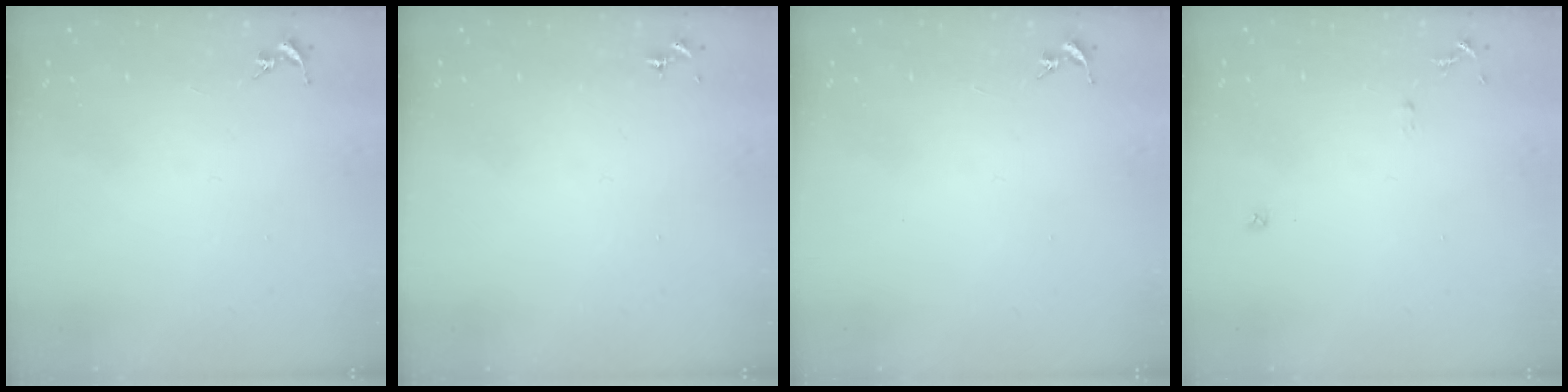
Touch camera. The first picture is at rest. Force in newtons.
{"total": 0.0}
{"total": 0.0}
{"total": 5.6, "press": 5.5, "slide": 0.6}